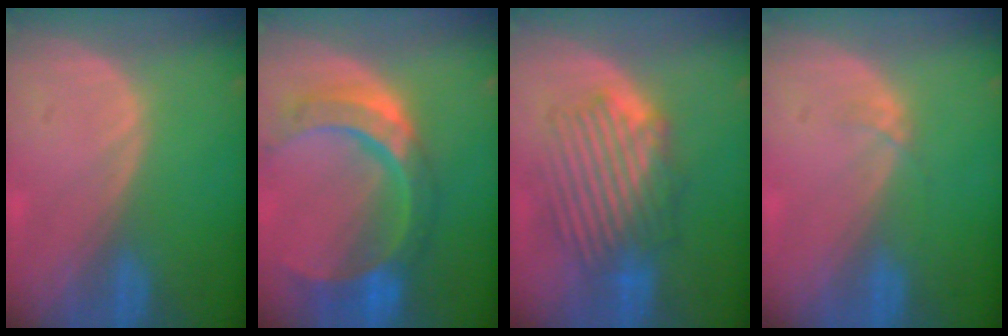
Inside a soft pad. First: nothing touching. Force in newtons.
{"total": 11.1, "press": 9.3, "slide": 6.0}
{"total": 8.8, "press": 8.3, "slide": 2.8}
{"total": 0.9, "press": 0.9, "slide": 0.1}